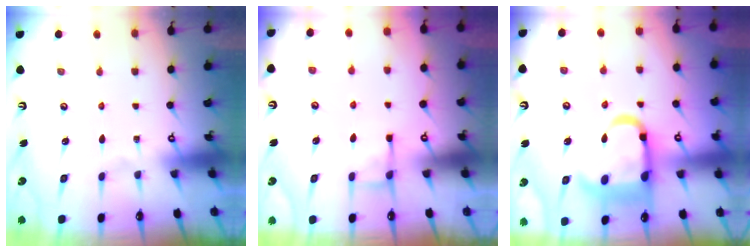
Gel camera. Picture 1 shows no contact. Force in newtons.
{"total": 4.1, "press": 4.1, "slide": 0.7}
{"total": 15.8, "press": 15.7, "slide": 1.9}